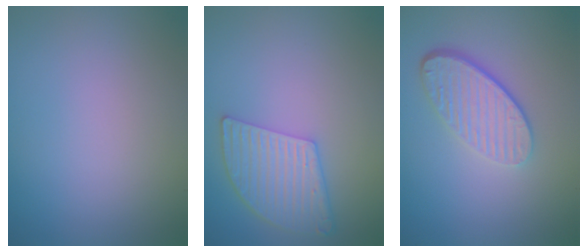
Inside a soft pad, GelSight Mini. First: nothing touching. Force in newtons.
{"total": 5.2, "press": 4.4, "slide": 2.6}
{"total": 4.6, "press": 3.3, "slide": 3.2}